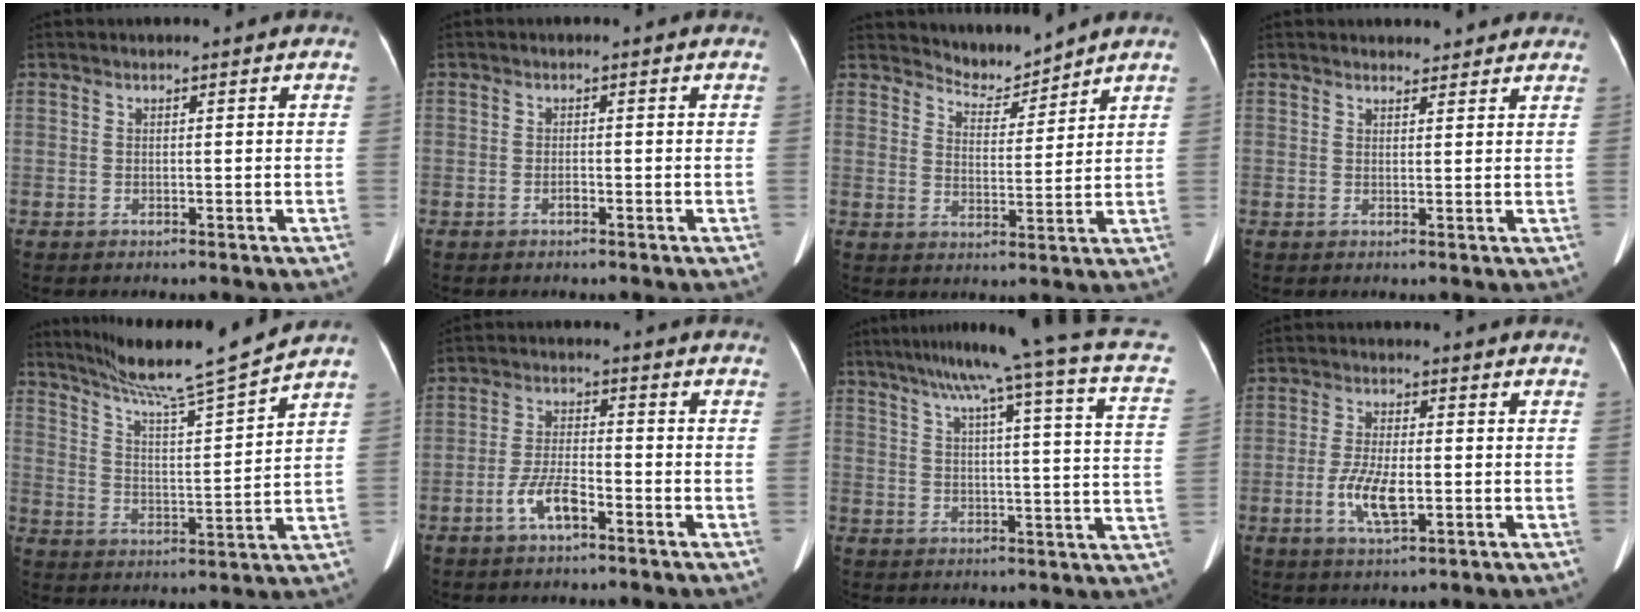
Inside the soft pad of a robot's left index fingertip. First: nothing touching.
{"total": 0.8, "force": [-0.6, 0.2, 0.5], "torque": [-0.012, 0.000, -0.011]}
{"total": 4.7, "force": [4.6, 0.4, -0.5], "torque": [0.004, -0.004, 0.081]}
{"total": 3.8, "force": [3.6, 1.3, 0.5], "torque": [0.000, 0.007, 0.034]}
{"total": 14.2, "force": [12.7, -2.2, 5.9], "torque": [-0.107, -0.020, 0.206]}
{"total": 5.4, "force": [-3.1, 1.4, 4.2], "torque": [-0.091, 0.004, -0.061]}
{"total": 21.8, "force": [15.8, -1.2, 15.0], "torque": [-0.232, -0.015, 0.189]}
{"total": 6.5, "force": [-1.8, 2.1, 5.9], "torque": [-0.122, -0.004, -0.031]}